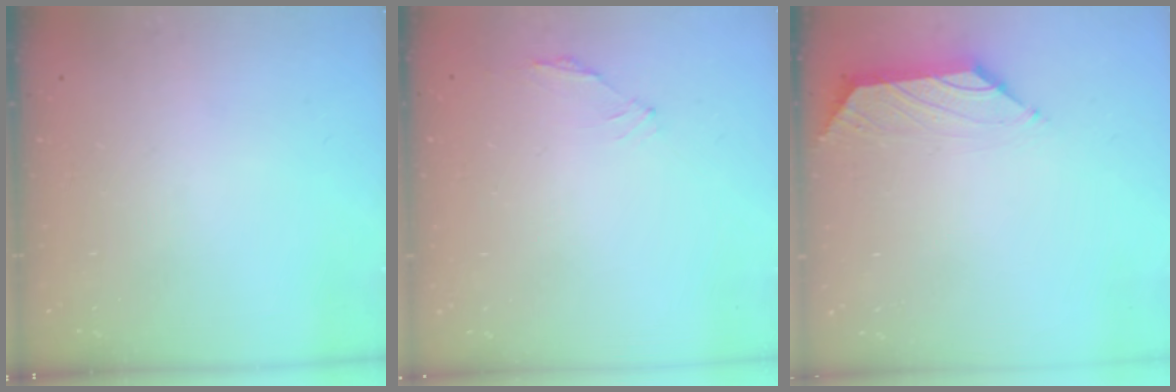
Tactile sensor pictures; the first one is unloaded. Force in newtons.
{"total": 1.2, "press": 1.0, "slide": 0.5}
{"total": 0.9, "press": 0.7, "slide": 0.5}